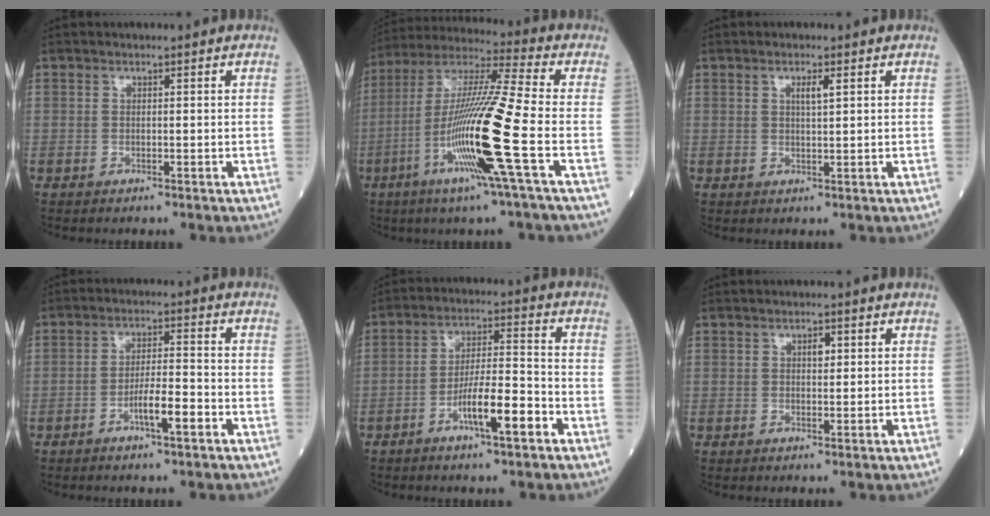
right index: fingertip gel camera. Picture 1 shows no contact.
{"total": 17.0, "force": [-5.3, -1.5, 16.0], "torque": [-0.315, -0.019, -0.110]}
{"total": 1.9, "force": [0.9, 0.2, 1.7], "torque": [-0.032, -0.002, 0.013]}
{"total": 5.1, "force": [-2.6, 0.5, 4.4], "torque": [-0.078, 0.000, -0.049]}
{"total": 8.4, "force": [-4.3, 1.0, 7.2], "torque": [-0.130, 0.004, -0.074]}
{"total": 1.4, "force": [0.5, 0.7, 1.1], "torque": [-0.016, 0.000, 0.007]}